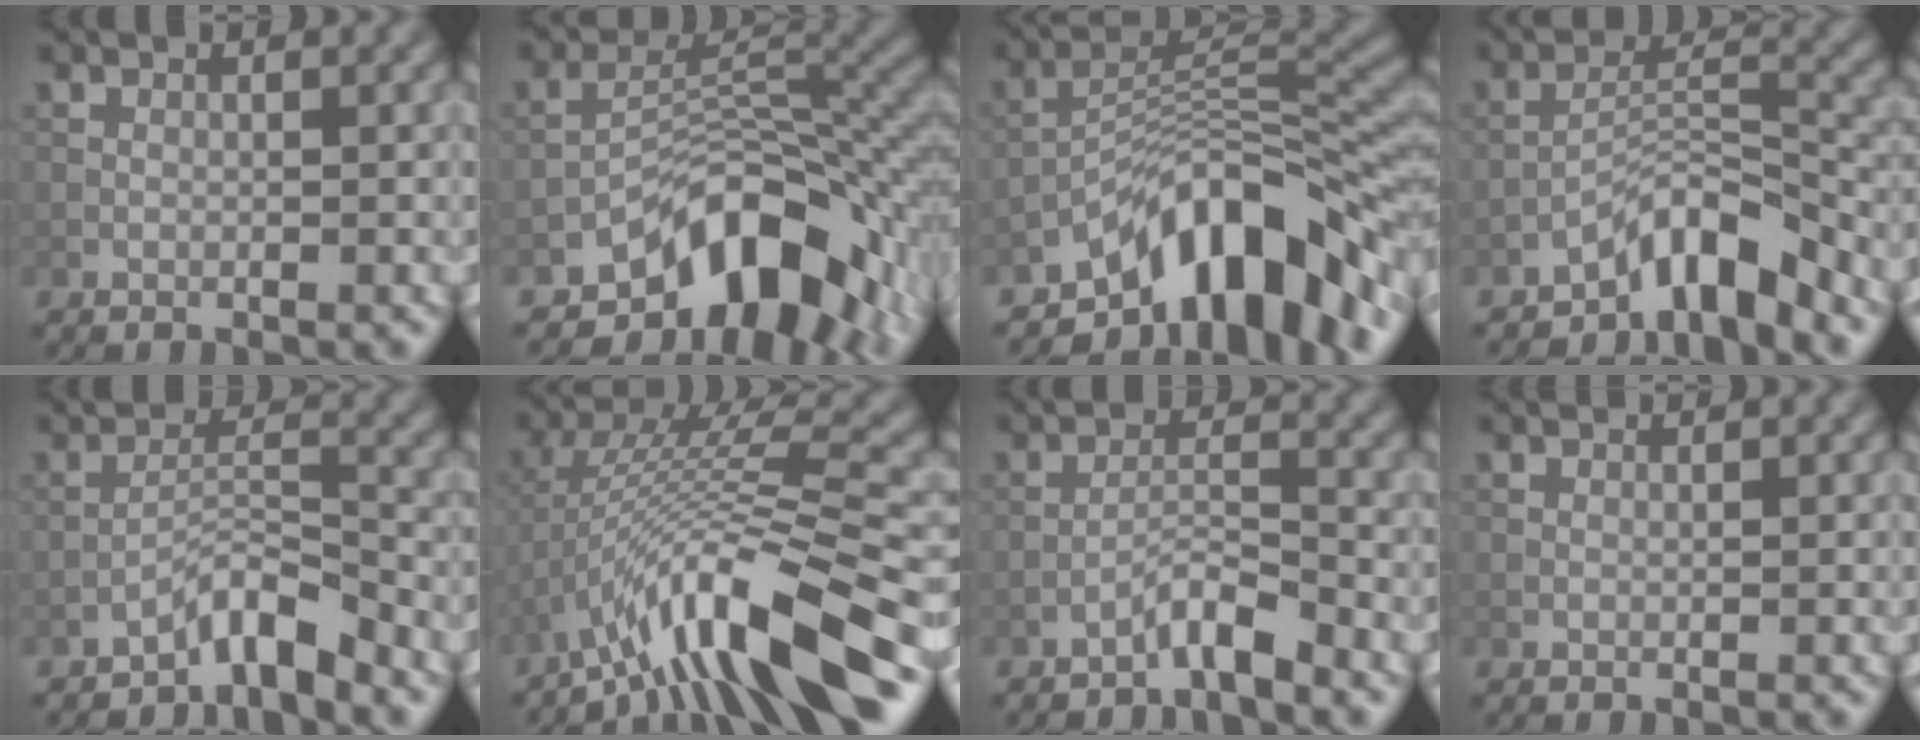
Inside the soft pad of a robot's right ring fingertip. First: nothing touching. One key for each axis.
{"total": 10.3, "fx": -6.3, "fy": 5.0, "fz": 6.4, "tx": -0.079, "ty": 0.001, "tz": -0.108}
{"total": 11.1, "fx": -7.4, "fy": 4.1, "fz": 7.2, "tx": -0.097, "ty": 0.007, "tz": -0.137}
{"total": 5.4, "fx": -4.4, "fy": 1.3, "fz": 2.9, "tx": -0.037, "ty": 0.012, "tz": -0.083}
{"total": 3.4, "fx": -2.9, "fy": 0.4, "fz": 1.7, "tx": -0.025, "ty": 0.016, "tz": -0.054}
{"total": 11.5, "fx": -7.5, "fy": 1.7, "fz": 8.6, "tx": -0.146, "ty": 0.020, "tz": -0.126}
{"total": 2.6, "fx": -2.2, "fy": 0.1, "fz": 1.3, "tx": -0.020, "ty": 0.013, "tz": -0.045}
{"total": 1.0, "fx": 0.9, "fy": 0.1, "fz": 0.4, "tx": -0.016, "ty": -0.001, "tz": 0.003}